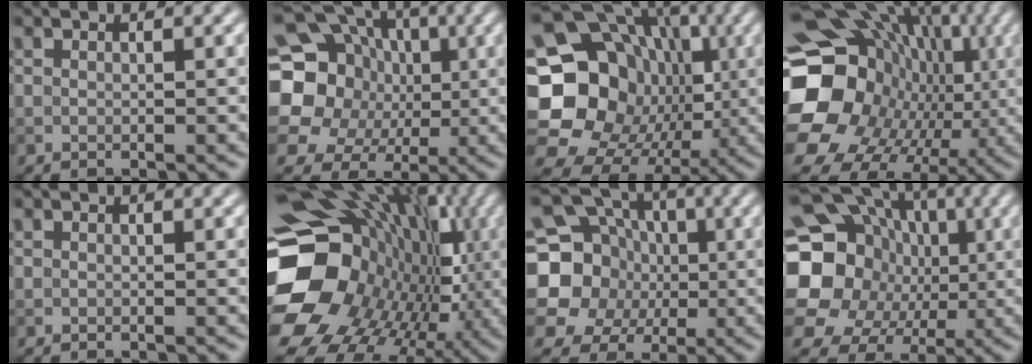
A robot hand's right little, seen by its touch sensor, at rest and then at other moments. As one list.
[{"total": 19.0, "force": [1.7, 17.4, 7.5], "torque": [-0.179, 0.023, -0.010]}, {"total": 18.8, "force": [0.2, 17.1, 8.0], "torque": [-0.164, 0.024, -0.014]}, {"total": 18.4, "force": [0.0, 15.8, 9.4], "torque": [-0.166, -0.011, -0.007]}, {"total": 0.0}, {"total": 19.1, "force": [-1.3, 15.6, 10.9], "torque": [-0.217, -0.019, -0.008]}, {"total": 15.5, "force": [1.0, 14.1, 6.2], "torque": [-0.149, 0.026, -0.020]}, {"total": 18.9, "force": [0.1, 17.3, 7.5], "torque": [-0.176, 0.020, -0.039]}]